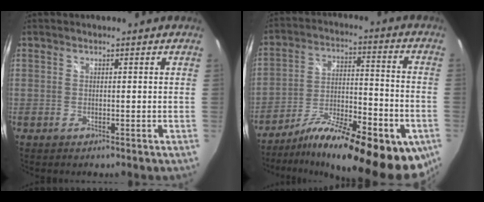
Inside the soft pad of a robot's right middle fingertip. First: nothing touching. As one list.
[{"total": 24.7, "force": [-16.1, 7.6, 17.2], "torque": [-0.272, -0.026, -0.240]}]